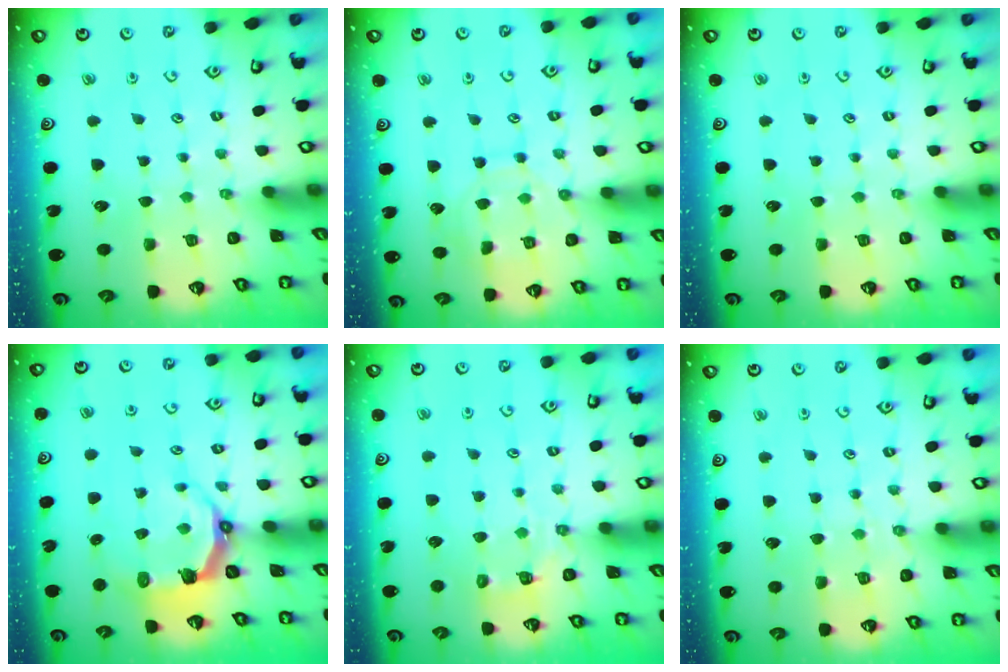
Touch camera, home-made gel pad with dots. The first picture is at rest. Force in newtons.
{"total": 10.1, "press": 10.1, "slide": 0.7}
{"total": 0.0}
{"total": 6.3, "press": 4.5, "slide": 4.3}
{"total": 4.6, "press": 4.3, "slide": 1.6}
{"total": 2.8, "press": 2.8, "slide": 0.3}